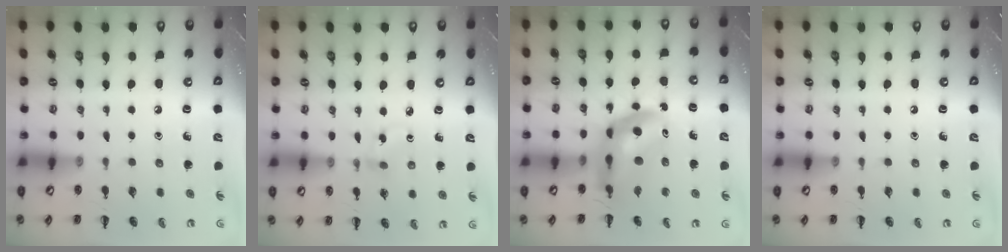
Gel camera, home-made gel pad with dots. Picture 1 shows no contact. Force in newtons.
{"total": 3.0, "press": 2.7, "slide": 1.2}
{"total": 12.4, "press": 11.7, "slide": 4.0}
{"total": 0.0}